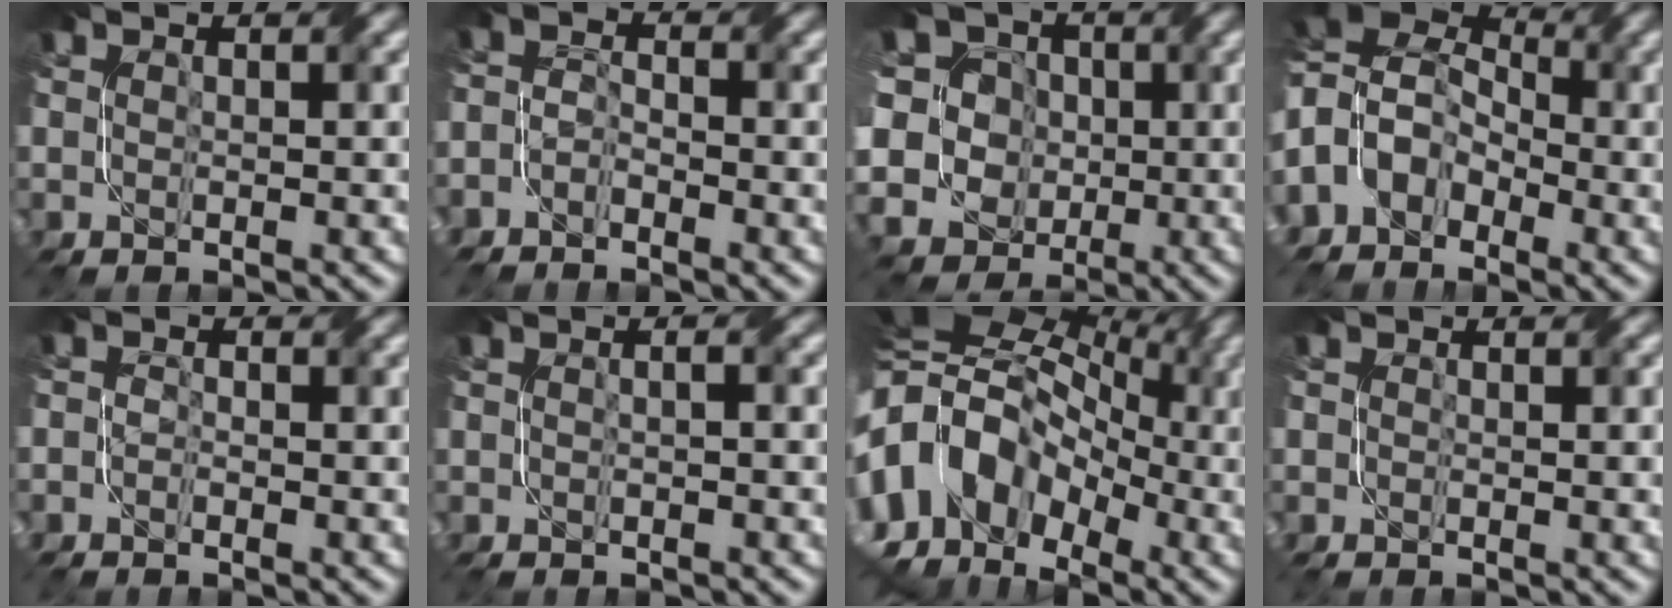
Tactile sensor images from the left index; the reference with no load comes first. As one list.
[{"total": 2.2, "force": [-1.8, 0.9, 0.8], "torque": [-0.019, -0.006, -0.044]}, {"total": 13.6, "force": [1.9, 12.3, 5.5], "torque": [-0.155, 0.037, 0.007]}, {"total": 6.9, "force": [-1.4, 5.4, 4.1], "torque": [-0.072, 0.014, -0.049]}, {"total": 1.2, "force": [-0.9, 0.7, 0.4], "torque": [-0.009, -0.006, -0.022]}, {"total": 1.3, "force": [-0.4, 0.4, 1.1], "torque": [-0.015, 0.000, -0.012]}, {"total": 14.2, "force": [-1.5, 10.7, 9.2], "torque": [-0.181, 0.003, -0.026]}, {"total": 1.5, "force": [-0.3, 0.9, 1.2], "torque": [-0.012, -0.004, -0.009]}]